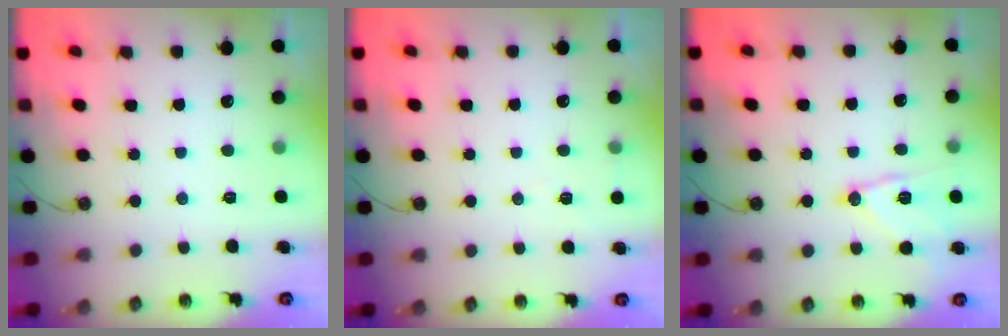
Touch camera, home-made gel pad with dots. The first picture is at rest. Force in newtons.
{"total": 4.2, "press": 2.4, "slide": 3.4}
{"total": 12.1, "press": 12.0, "slide": 0.7}